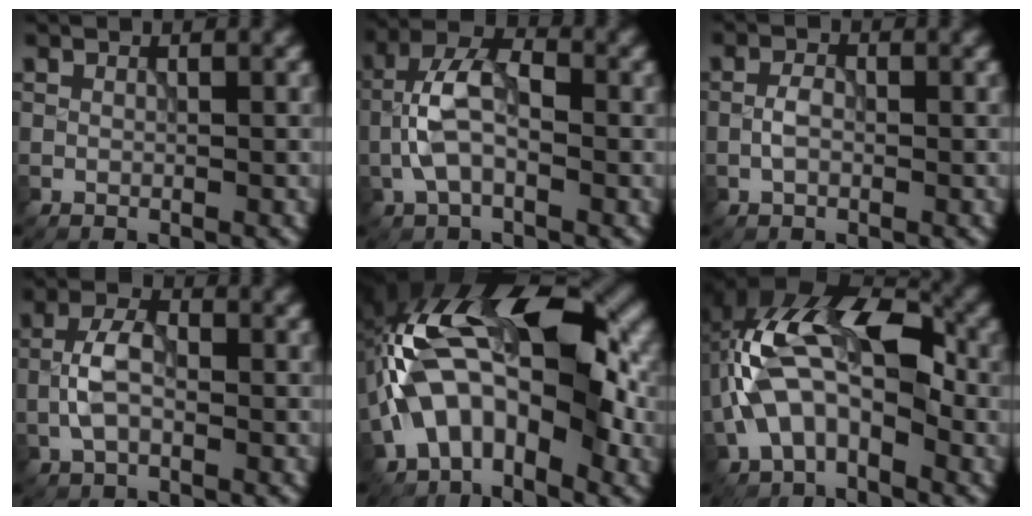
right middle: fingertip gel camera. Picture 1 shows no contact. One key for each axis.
{"total": 5.2, "fx": -1.1, "fy": 2.6, "fz": 4.4, "tx": -0.095, "ty": 0.016, "tz": -0.028}
{"total": 1.7, "fx": -0.5, "fy": 1.0, "fz": 1.3, "tx": -0.026, "ty": 0.005, "tz": -0.014}
{"total": 3.6, "fx": -0.8, "fy": 1.9, "fz": 3.0, "tx": -0.059, "ty": 0.010, "tz": -0.022}
{"total": 13.6, "fx": -1.1, "fy": 7.1, "fz": 11.6, "tx": -0.182, "ty": 0.027, "tz": -0.037}
{"total": 10.1, "fx": -1.0, "fy": 5.8, "fz": 8.2, "tx": -0.156, "ty": 0.028, "tz": -0.027}